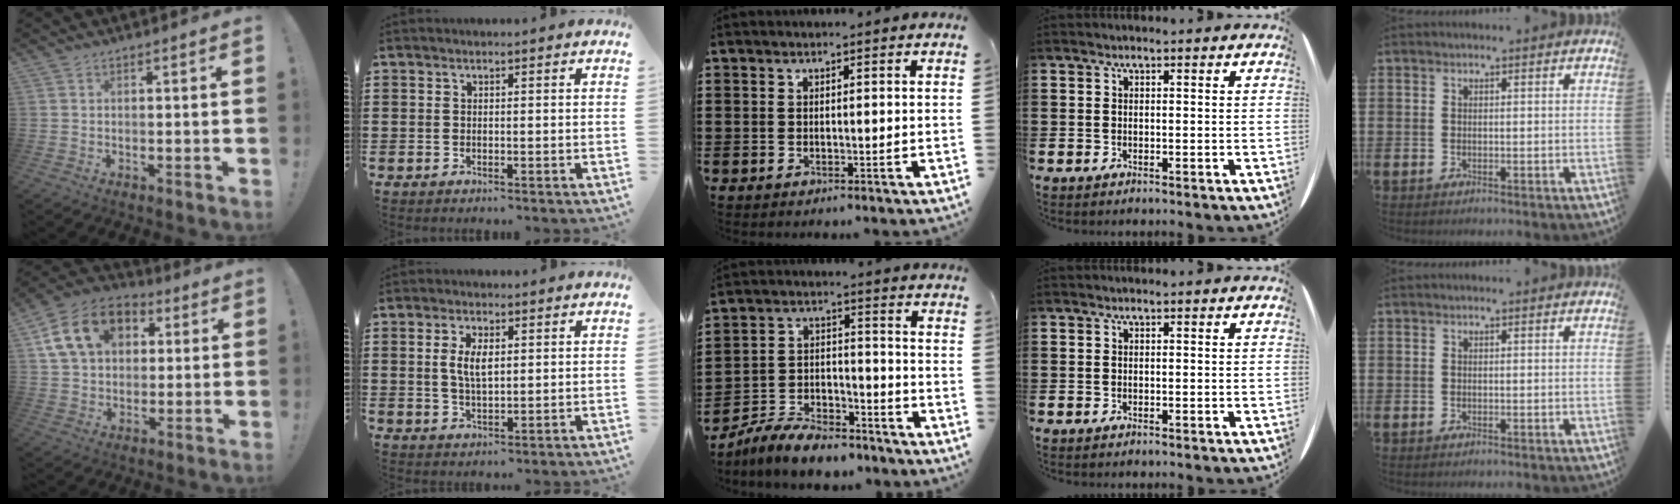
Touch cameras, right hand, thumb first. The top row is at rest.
{"thumb": {"total": 16.8, "force": [5.7, 12.4, 9.7], "torque": [-0.150, -0.001, 0.114]}, "index": {"total": 4.5, "force": [0.8, 2.0, 4.0], "torque": [-0.082, 0.010, 0.011]}, "middle": {"total": 7.9, "force": [-7.4, 1.8, 2.2], "torque": [-0.046, 0.017, -0.144]}}